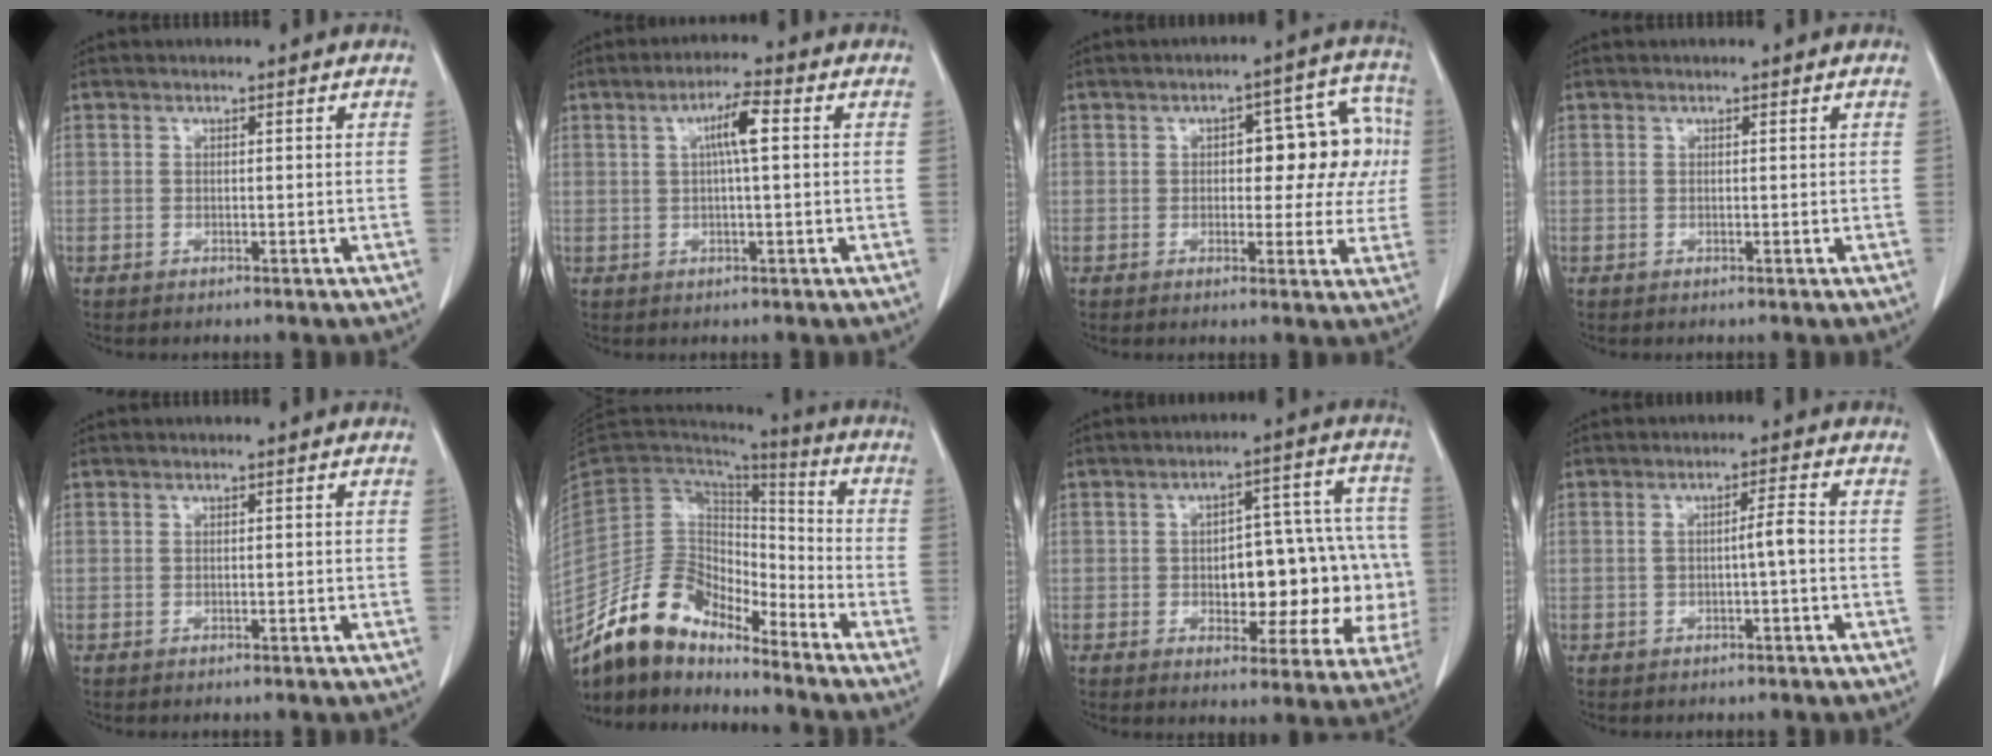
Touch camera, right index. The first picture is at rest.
{"total": 5.5, "force": [1.2, 0.9, 5.3], "torque": [-0.099, 0.013, 0.022]}
{"total": 14.0, "force": [1.5, 6.5, 12.3], "torque": [-0.161, 0.045, 0.026]}
{"total": 0.0}
{"total": 0.0}
{"total": 15.5, "force": [-13.0, 6.1, 5.9], "torque": [-0.106, 0.041, -0.243]}
{"total": 18.5, "force": [-1.9, 8.4, 16.3], "torque": [-0.185, 0.046, -0.001]}
{"total": 3.4, "force": [-0.4, 0.4, 3.4], "torque": [-0.064, 0.010, -0.003]}